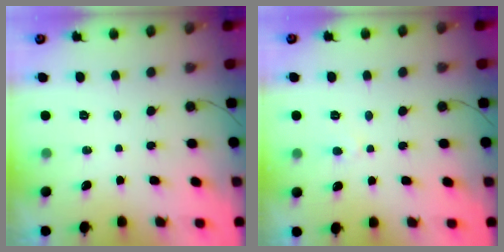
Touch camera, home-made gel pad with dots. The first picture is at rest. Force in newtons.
{"total": 2.6, "press": 2.6, "slide": 0.2}